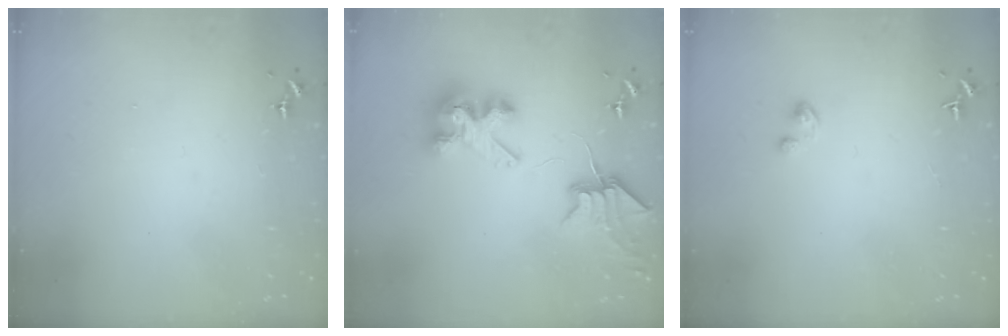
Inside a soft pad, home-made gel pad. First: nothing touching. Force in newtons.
{"total": 8.7, "press": 8.6, "slide": 1.2}
{"total": 1.8, "press": 1.8, "slide": 0.1}